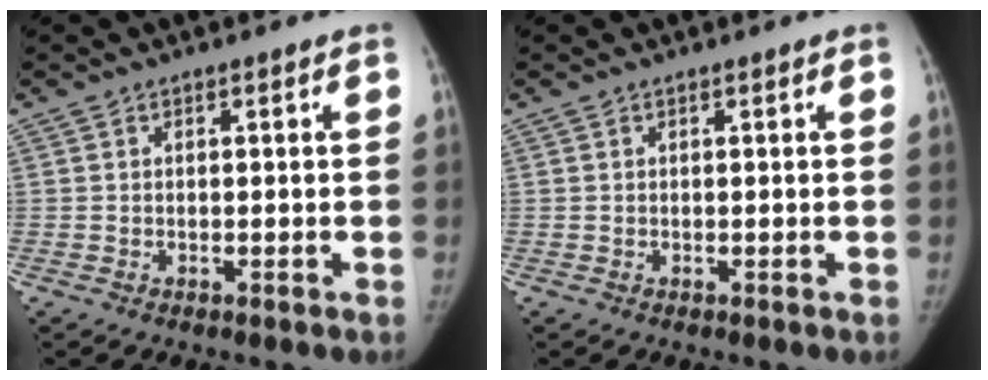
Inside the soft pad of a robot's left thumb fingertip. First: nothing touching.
{"total": 0.0}